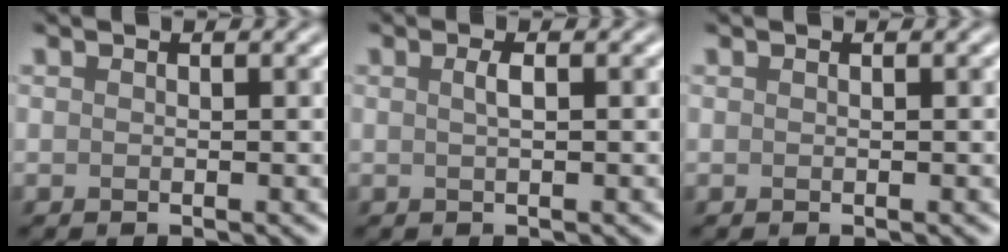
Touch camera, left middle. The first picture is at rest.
{"total": 1.2, "force": [0.3, 0.3, 1.1], "torque": [-0.019, 0.005, 0.003]}
{"total": 0.0}